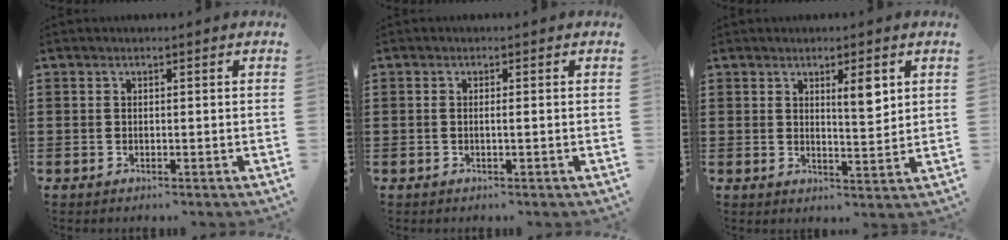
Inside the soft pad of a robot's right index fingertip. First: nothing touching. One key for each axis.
{"total": 0.7, "fx": -0.1, "fy": 0.0, "fz": 0.7, "tx": -0.012, "ty": -0.006, "tz": -0.001}
{"total": 4.2, "fx": 2.1, "fy": 1.1, "fz": 3.5, "tx": -0.056, "ty": 0.000, "tz": 0.030}